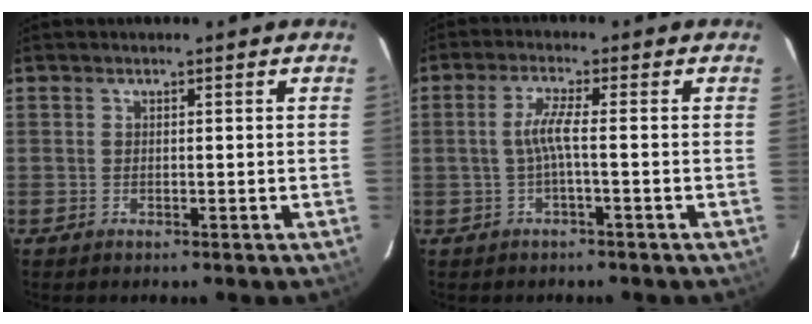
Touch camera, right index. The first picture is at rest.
{"total": 3.5, "force": [-0.9, -0.4, 3.3], "torque": [-0.071, 0.001, -0.014]}